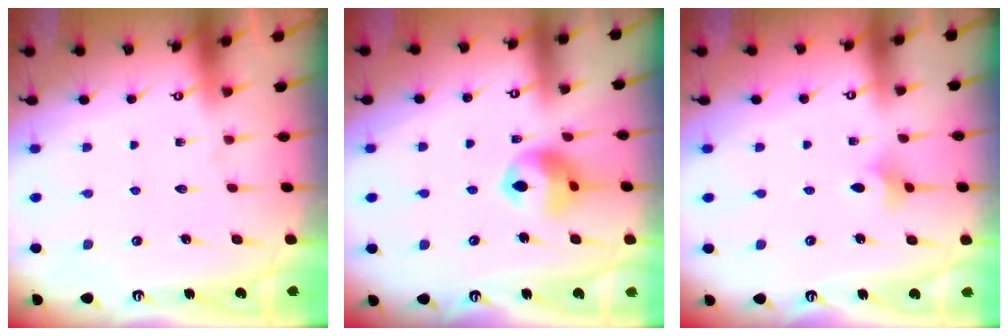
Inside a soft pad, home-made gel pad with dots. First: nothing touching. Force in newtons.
{"total": 10.9, "press": 10.8, "slide": 1.6}
{"total": 3.4, "press": 3.3, "slide": 0.9}